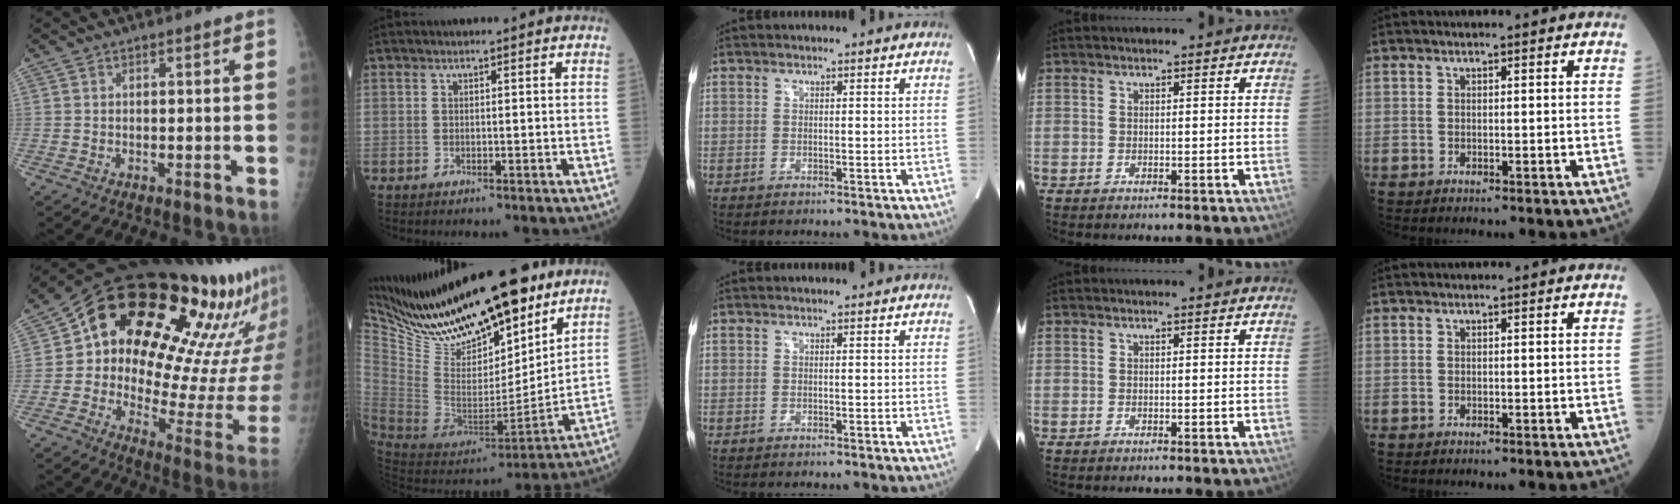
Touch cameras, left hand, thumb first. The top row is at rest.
{"thumb": {"total": 31.2, "force": [16.9, 12.0, 23.4], "torque": [-0.287, -0.032, 0.243]}, "index": {"total": 24.1, "force": [19.2, 6.6, 12.9], "torque": [-0.221, -0.018, 0.333]}}